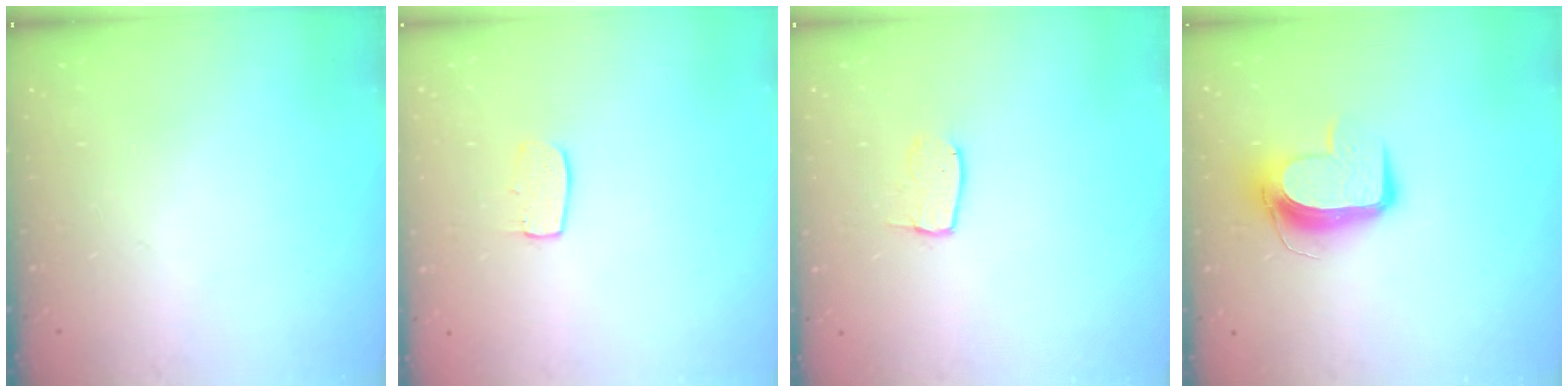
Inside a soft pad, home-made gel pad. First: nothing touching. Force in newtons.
{"total": 5.6, "press": 5.6, "slide": 0.4}
{"total": 3.8, "press": 3.8, "slide": 0.3}
{"total": 11.1, "press": 11.0, "slide": 1.0}